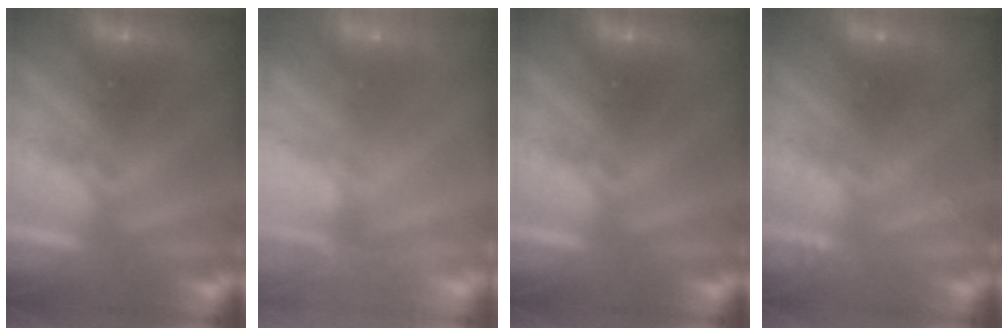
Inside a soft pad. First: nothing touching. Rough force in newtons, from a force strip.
{"total": 2.4}
{"total": 0.0}
{"total": 2.0}